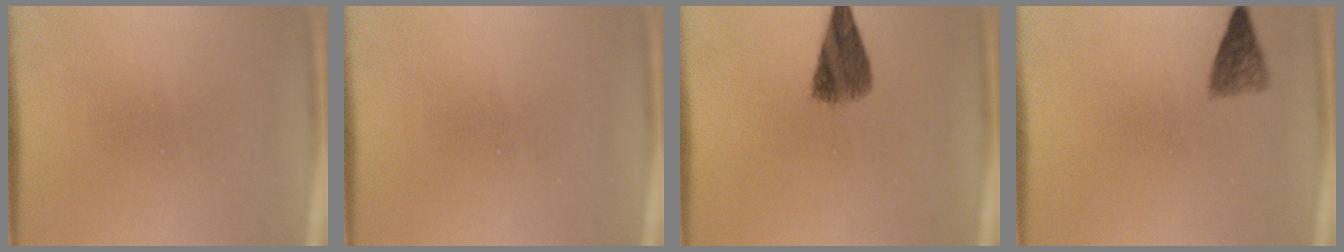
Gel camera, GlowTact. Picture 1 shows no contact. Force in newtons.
{"total": 0.0}
{"total": 7.2}
{"total": 2.9}